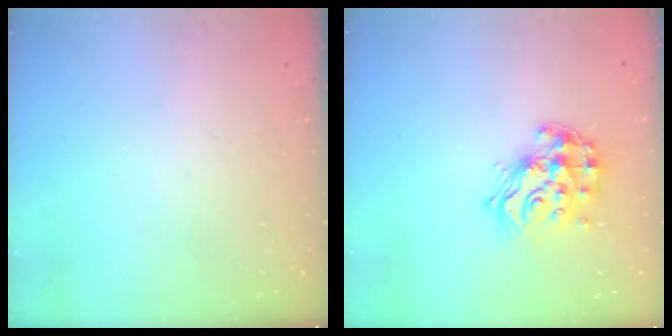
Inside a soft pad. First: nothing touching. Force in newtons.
{"total": 15.5, "press": 15.4, "slide": 1.0}